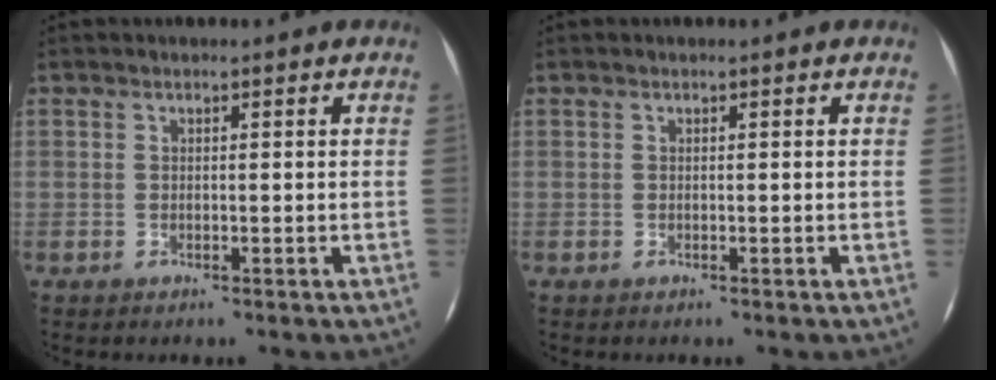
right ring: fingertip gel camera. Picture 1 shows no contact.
{"total": 0.0}